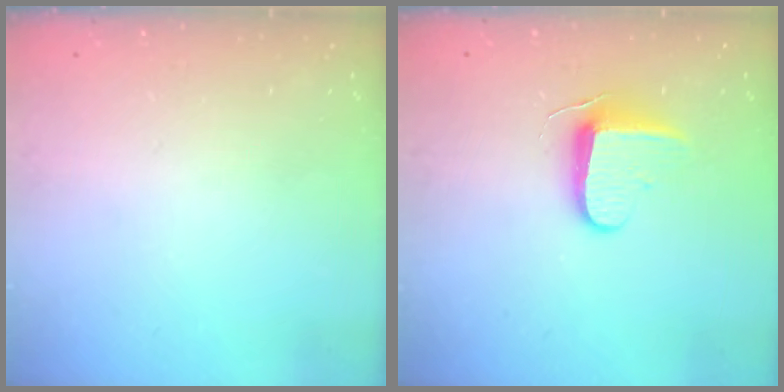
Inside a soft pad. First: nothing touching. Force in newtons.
{"total": 9.3, "press": 9.2, "slide": 1.5}